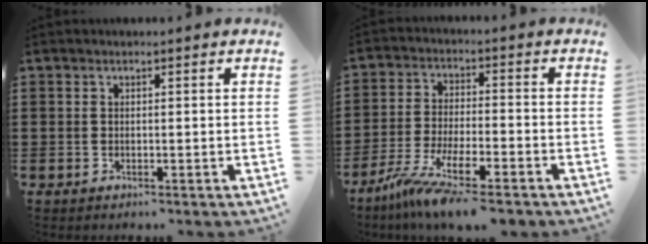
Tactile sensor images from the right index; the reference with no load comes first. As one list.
[{"total": 8.3, "force": [-6.9, 0.6, 4.6], "torque": [-0.103, -0.009, -0.136]}]